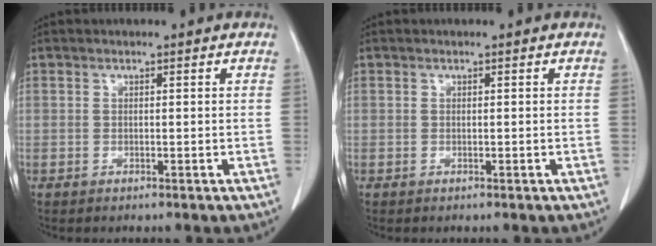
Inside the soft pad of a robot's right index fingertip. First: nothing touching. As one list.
[{"total": 0.0}]